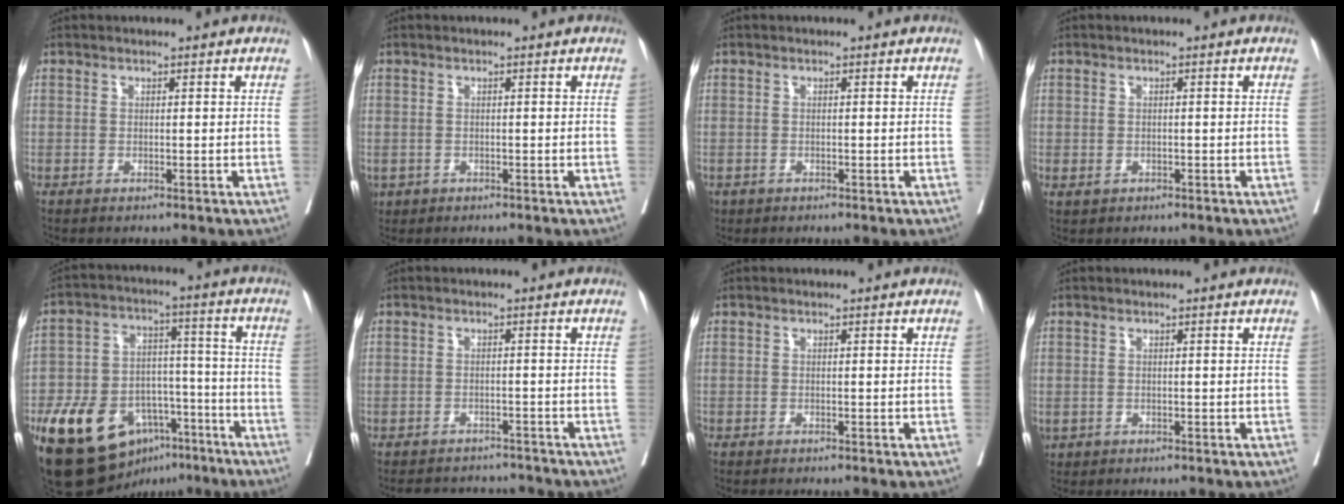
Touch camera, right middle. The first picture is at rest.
{"total": 2.0, "force": [-0.9, 1.7, 0.5], "torque": [-0.012, -0.001, -0.011]}
{"total": 1.0, "force": [-0.6, 0.8, 0.2], "torque": [-0.011, 0.000, -0.008]}
{"total": 1.5, "force": [-0.5, 1.2, 0.7], "torque": [-0.014, 0.001, 0.001]}
{"total": 20.0, "force": [-11.6, 11.7, 11.4], "torque": [-0.198, 0.030, -0.183]}
{"total": 7.0, "force": [-6.8, 1.8, 0.6], "torque": [-0.001, 0.011, -0.087]}
{"total": 1.7, "force": [-1.5, -0.1, 0.7], "torque": [-0.011, -0.001, -0.022]}
{"total": 1.1, "force": [-0.4, 1.0, 0.3], "torque": [-0.010, 0.002, 0.001]}